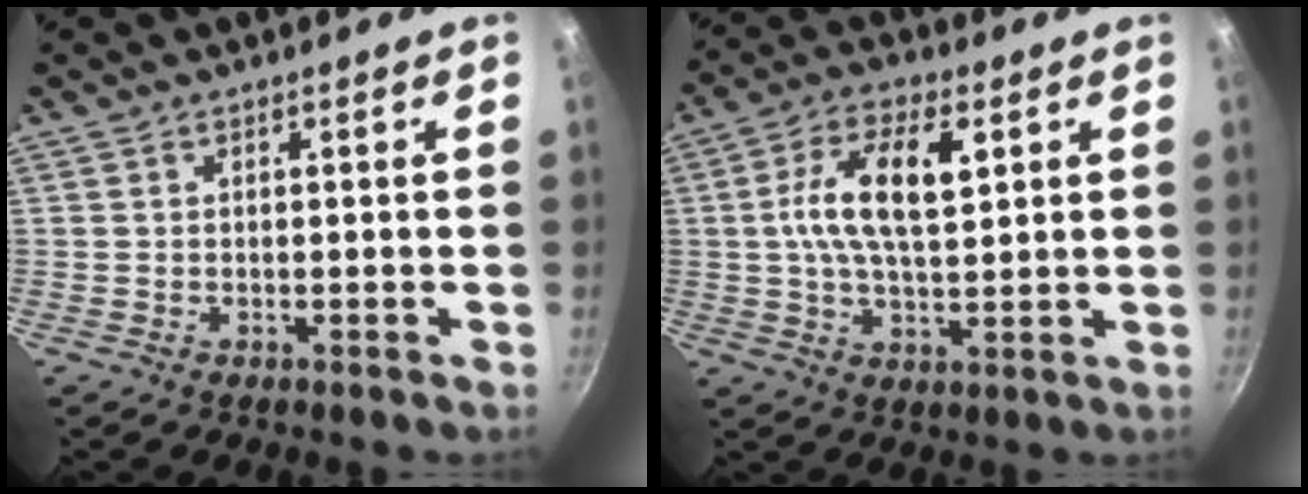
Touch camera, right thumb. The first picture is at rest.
{"total": 12.5, "force": [2.8, 5.8, 10.8], "torque": [-0.197, 0.004, 0.049]}